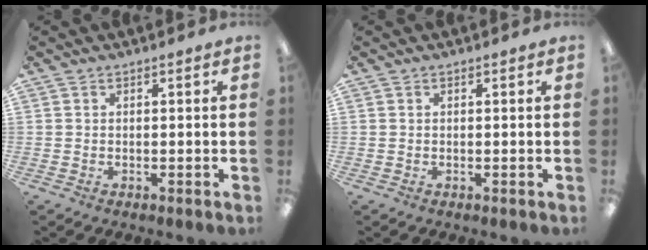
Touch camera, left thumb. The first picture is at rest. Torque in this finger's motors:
{"motor_torque": [-0.03, 0.04, -0.01, -0.06, 0.00]}